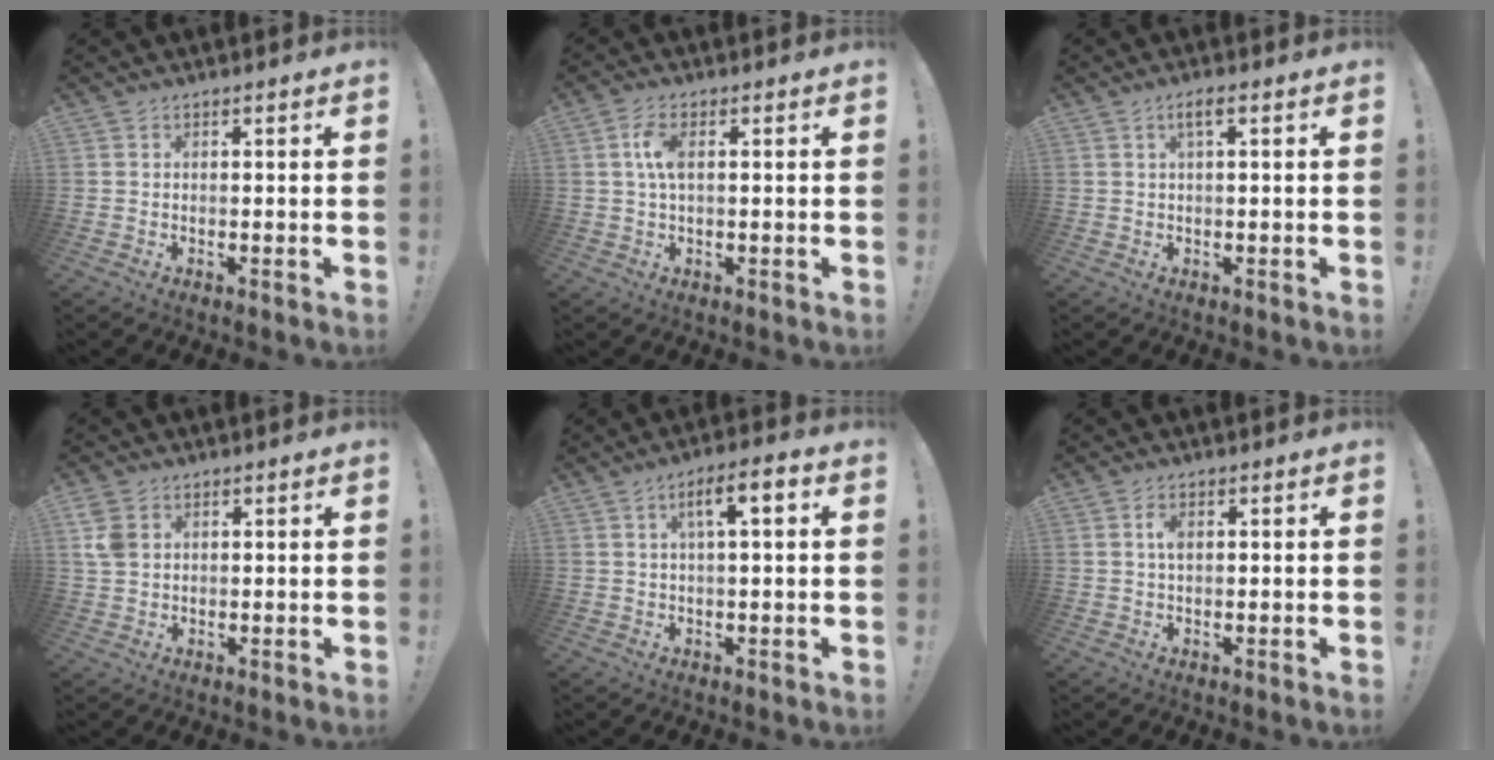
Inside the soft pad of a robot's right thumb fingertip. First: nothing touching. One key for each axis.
{"total": 5.7, "fx": 1.0, "fy": 2.5, "fz": 5.0, "tx": -0.097, "ty": 0.003, "tz": 0.015}
{"total": 2.7, "fx": 0.9, "fy": 0.5, "fz": 2.5, "tx": -0.046, "ty": 0.002, "tz": 0.013}
{"total": 5.6, "fx": 2.1, "fy": 4.0, "fz": 3.2, "tx": -0.064, "ty": -0.003, "tz": 0.038}
{"total": 7.0, "fx": 1.6, "fy": 1.7, "fz": 6.6, "tx": -0.105, "ty": 0.004, "tz": 0.020}
{"total": 2.9, "fx": 0.7, "fy": 1.5, "fz": 2.3, "tx": -0.035, "ty": 0.001, "tz": 0.008}